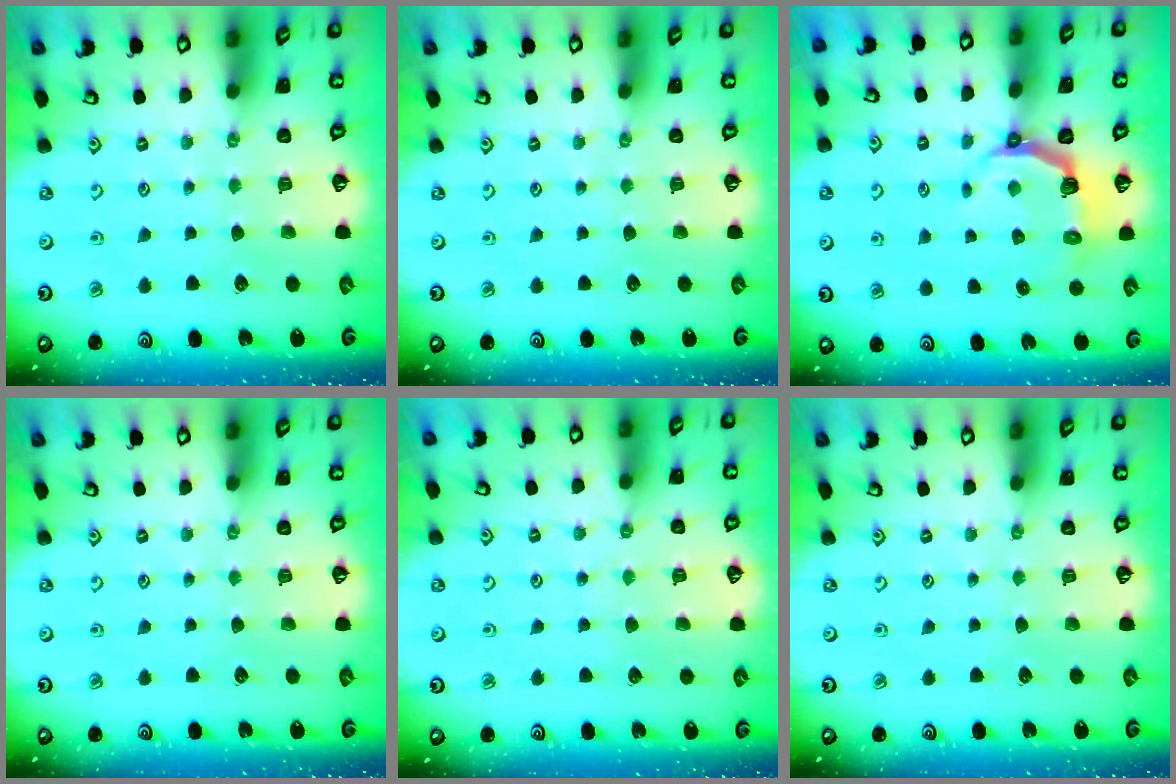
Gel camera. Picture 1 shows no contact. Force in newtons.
{"total": 0.0}
{"total": 4.9, "press": 3.5, "slide": 3.4}
{"total": 0.0}
{"total": 2.8, "press": 2.8, "slide": 0.5}
{"total": 0.0}